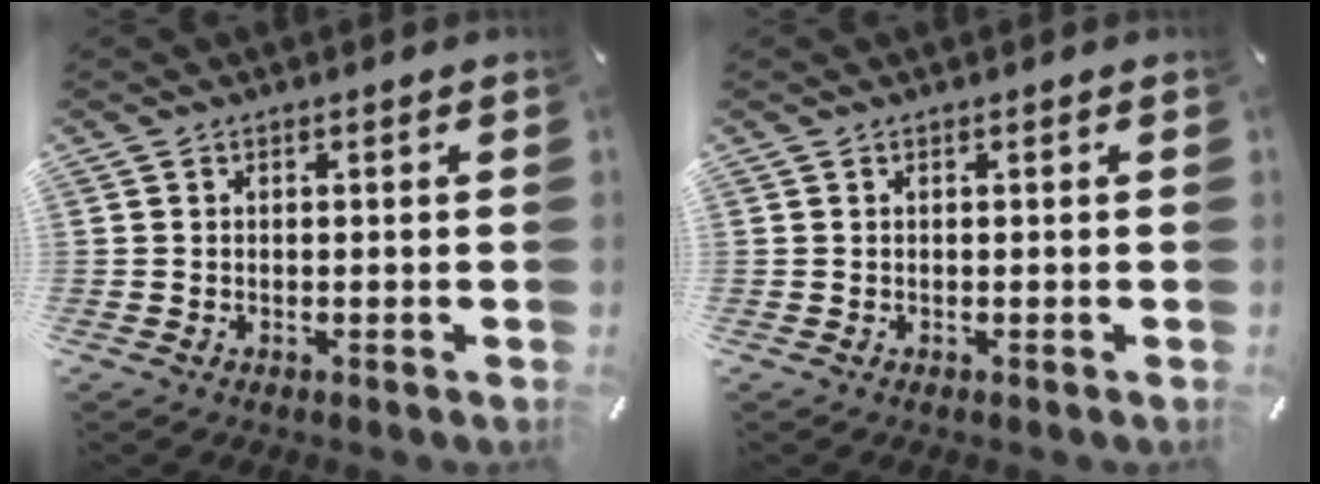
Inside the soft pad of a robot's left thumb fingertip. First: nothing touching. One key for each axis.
{"total": 0.0}